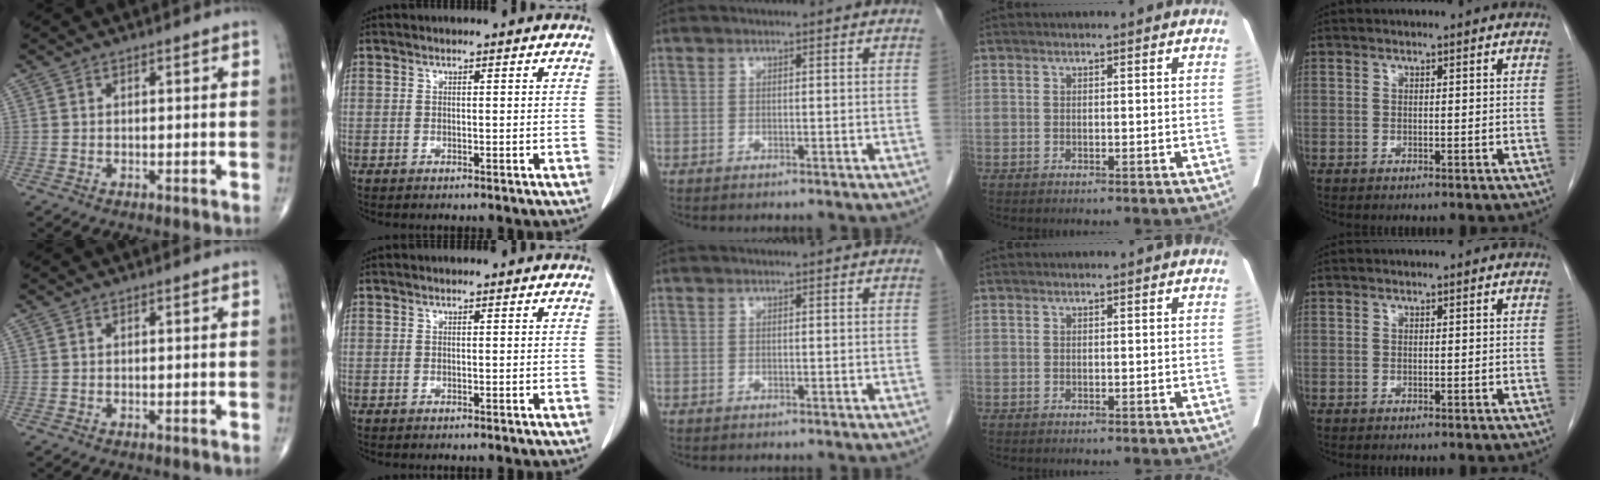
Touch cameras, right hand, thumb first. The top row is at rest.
{}